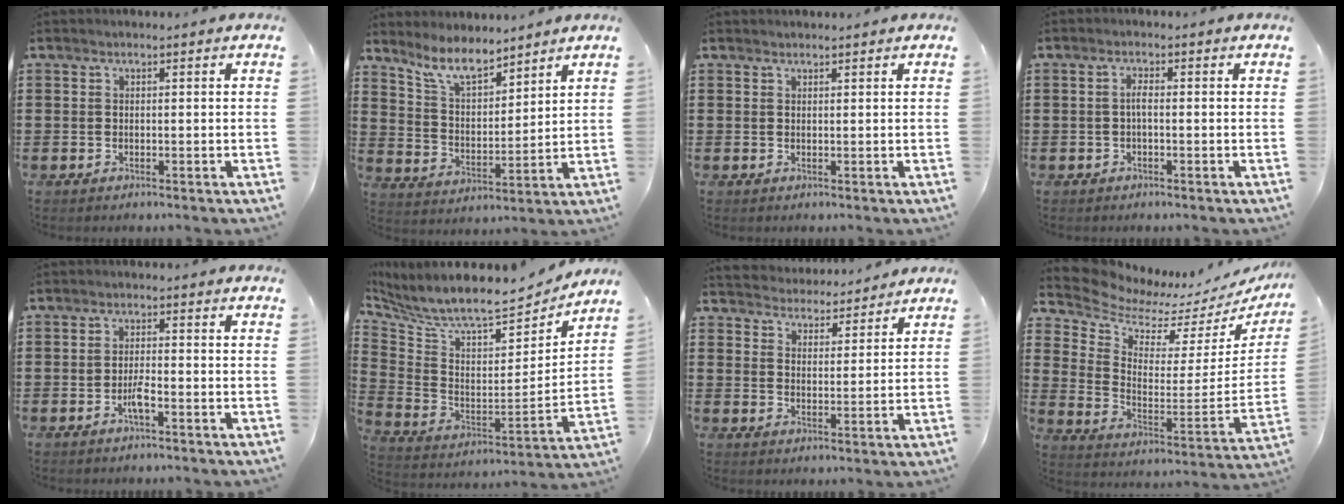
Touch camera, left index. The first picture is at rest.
{"total": 8.8, "force": [7.6, 2.4, 3.8], "torque": [-0.102, -0.030, 0.141]}
{"total": 0.8, "force": [0.7, 0.3, -0.1], "torque": [0.000, 0.001, 0.015]}
{"total": 1.8, "force": [-0.3, 0.7, 1.7], "torque": [-0.033, 0.004, -0.006]}
{"total": 2.9, "force": [-1.2, 0.6, 2.6], "torque": [-0.054, 0.000, -0.024]}
{"total": 9.0, "force": [8.1, 1.4, 3.8], "torque": [-0.113, -0.062, 0.137]}
{"total": 3.9, "force": [3.9, 0.4, -0.5], "torque": [-0.011, -0.026, 0.067]}
{"total": 5.2, "force": [4.8, 1.7, 1.1], "torque": [-0.056, -0.055, 0.078]}